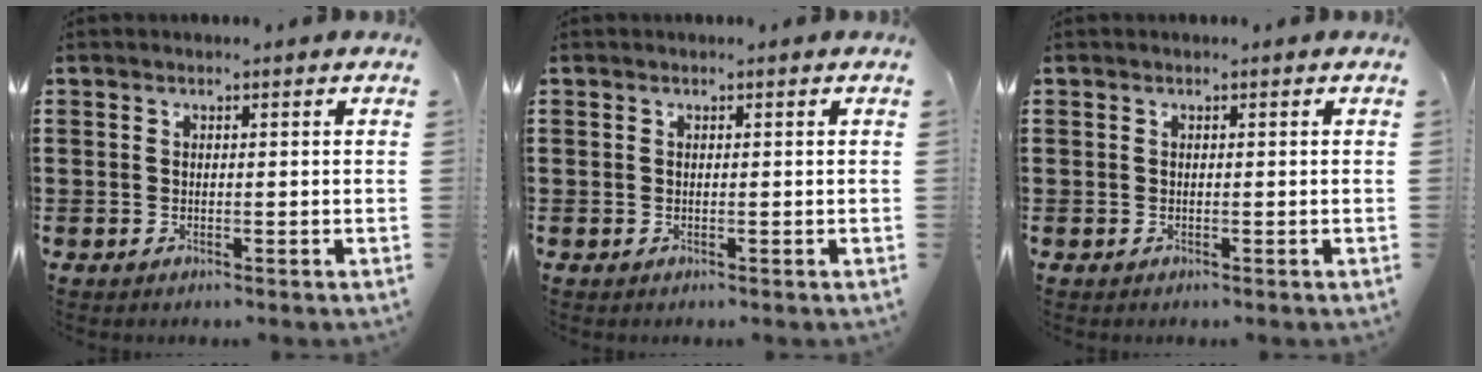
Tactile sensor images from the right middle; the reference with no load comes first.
{"total": 0.0}
{"total": 0.0}